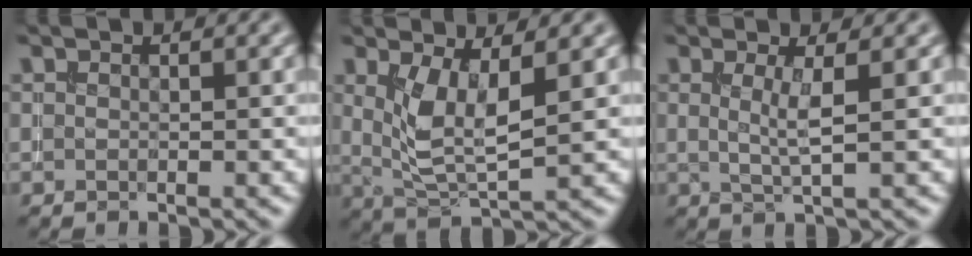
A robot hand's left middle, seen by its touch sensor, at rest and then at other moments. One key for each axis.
{"total": 5.0, "fx": 1.2, "fy": 1.9, "fz": 4.4, "tx": -0.096, "ty": -0.010, "tz": 0.030}
{"total": 2.4, "fx": 0.5, "fy": 0.5, "fz": 2.3, "tx": -0.041, "ty": -0.006, "tz": 0.006}